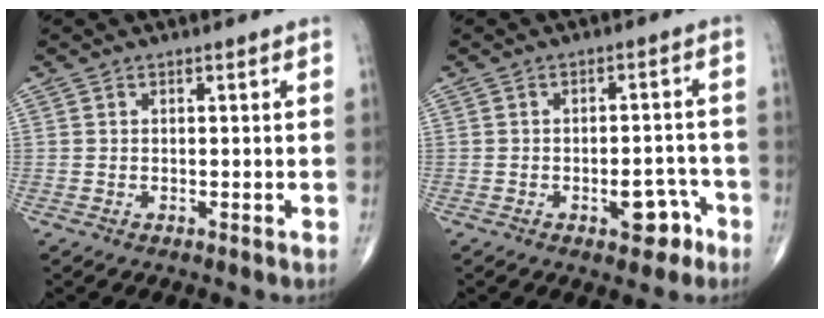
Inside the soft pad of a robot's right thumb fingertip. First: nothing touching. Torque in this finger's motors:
{"motor_torque": [3.15, 1.85, 1.18, -0.68, 0.43]}